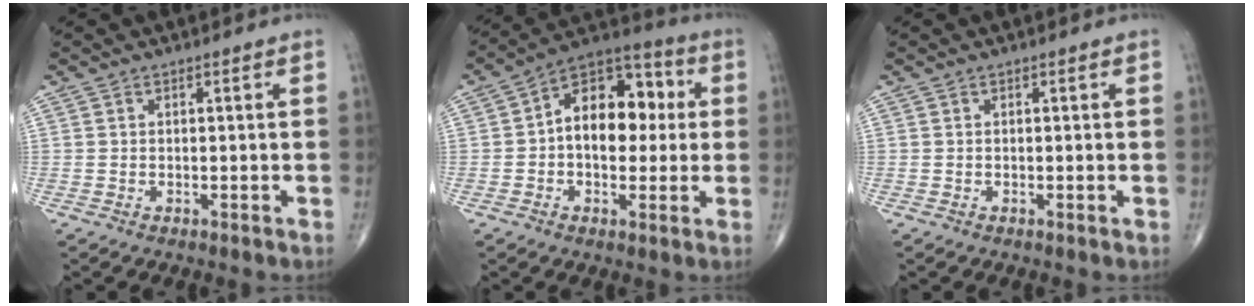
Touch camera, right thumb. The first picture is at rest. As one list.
[{"total": 15.4, "force": [1.4, 9.8, 11.9], "torque": [-0.130, 0.034, 0.009]}, {"total": 0.0}]